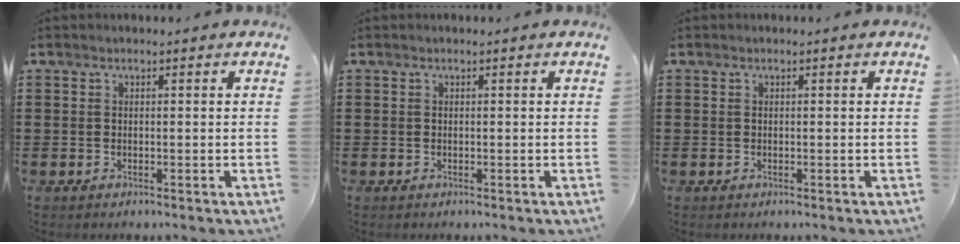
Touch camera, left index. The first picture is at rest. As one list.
[{"total": 0.0}, {"total": 0.0}]